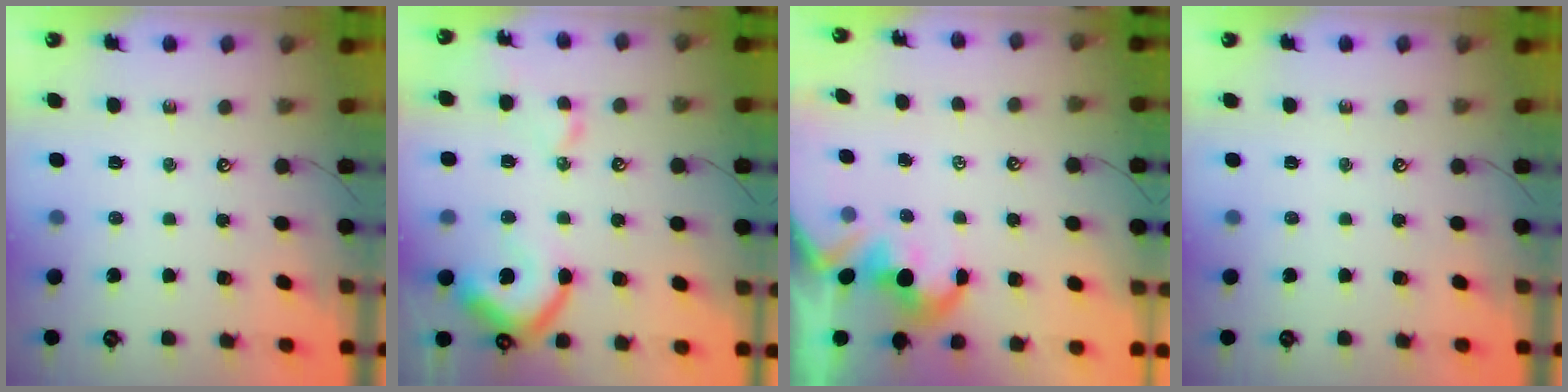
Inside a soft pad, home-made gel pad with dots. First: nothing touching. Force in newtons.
{"total": 12.0, "press": 11.9, "slide": 1.5}
{"total": 1.7, "press": 1.4, "slide": 1.0}
{"total": 0.0}